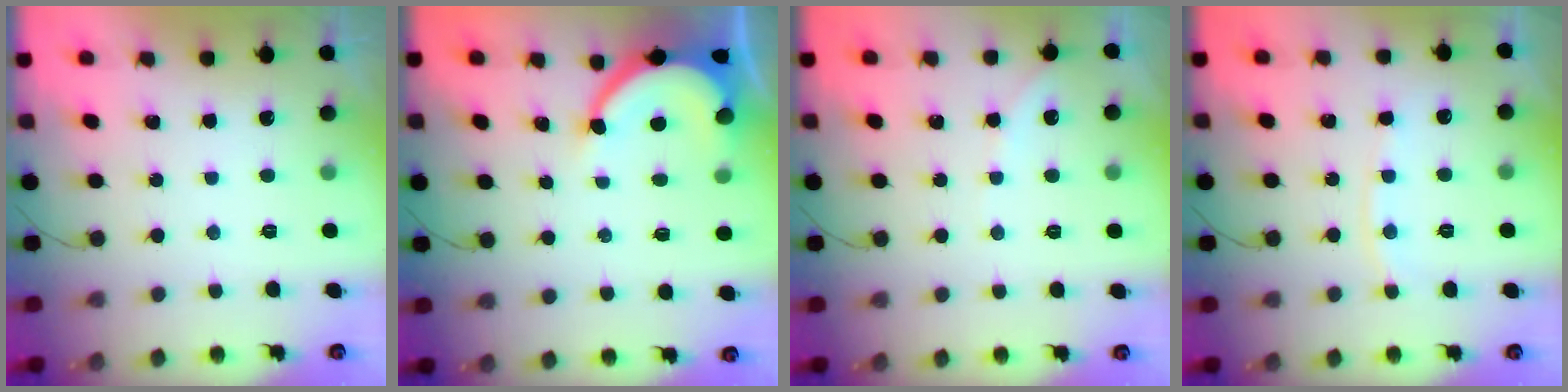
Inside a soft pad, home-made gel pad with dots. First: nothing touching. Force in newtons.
{"total": 8.1, "press": 8.0, "slide": 0.8}
{"total": 3.1, "press": 3.0, "slide": 0.5}
{"total": 5.5, "press": 5.4, "slide": 0.5}